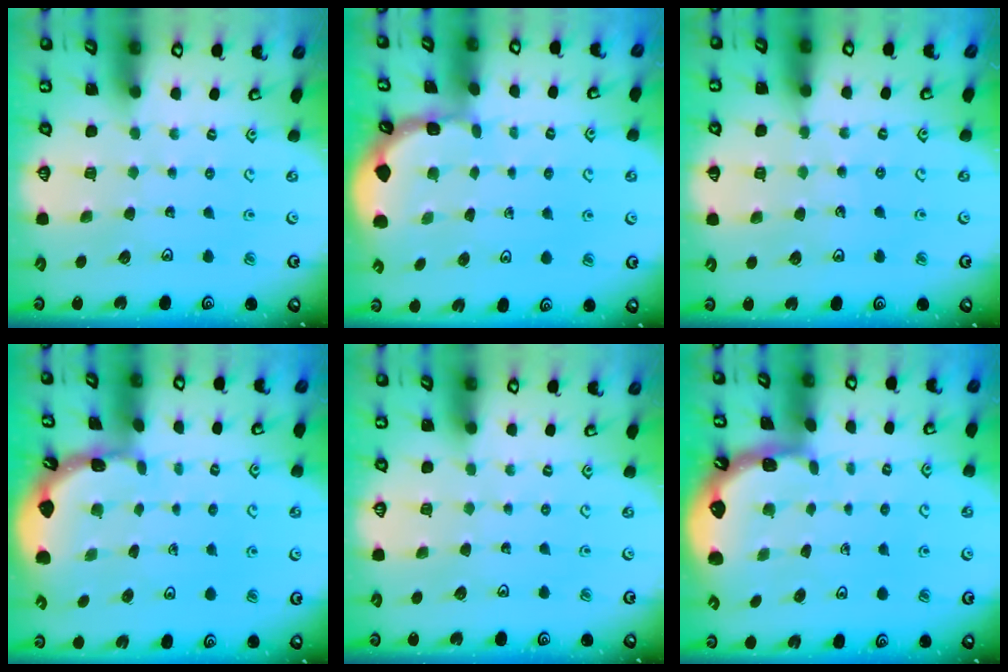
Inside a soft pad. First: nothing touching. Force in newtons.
{"total": 1.5, "press": 1.4, "slide": 0.3}
{"total": 5.5, "press": 5.2, "slide": 1.8}
{"total": 1.8, "press": 1.8, "slide": 0.2}
{"total": 0.0}
{"total": 1.4, "press": 1.4, "slide": 0.1}